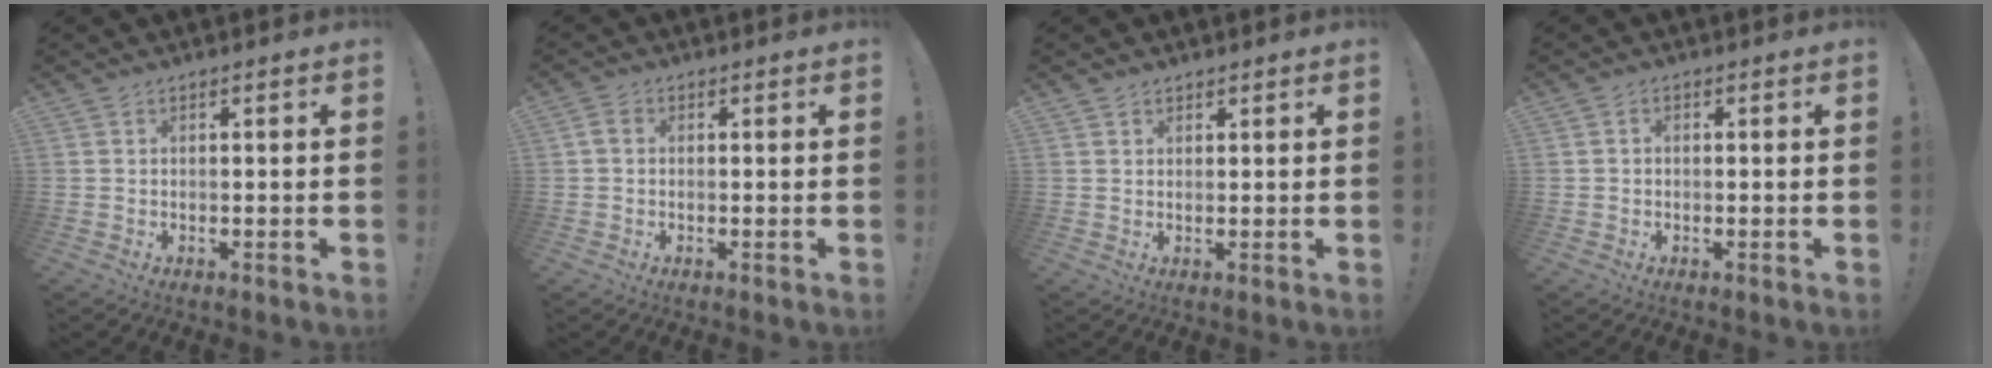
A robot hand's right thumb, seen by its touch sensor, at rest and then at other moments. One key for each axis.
{"total": 2.5, "fx": 0.2, "fy": 2.0, "fz": 1.6, "tx": -0.034, "ty": 0.008, "tz": 0.006}
{"total": 1.5, "fx": 1.1, "fy": 0.9, "fz": 0.2, "tx": 0.008, "ty": -0.007, "tz": 0.019}
{"total": 1.0, "fx": -0.4, "fy": 0.8, "fz": 0.5, "tx": -0.011, "ty": 0.005, "tz": -0.007}